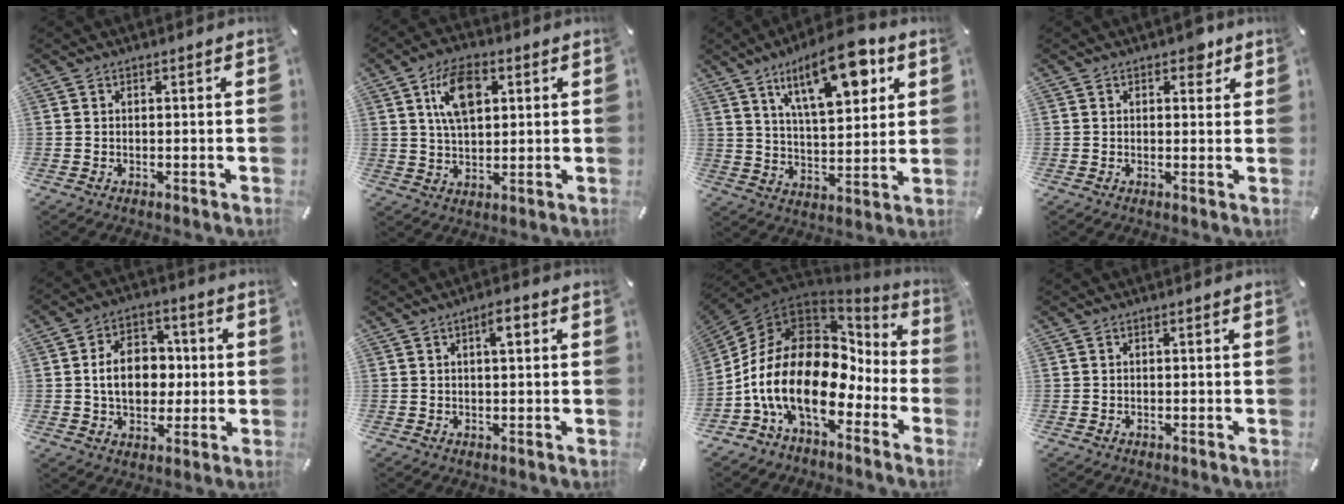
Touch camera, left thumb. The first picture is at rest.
{"total": 10.3, "force": [3.7, 6.0, 7.6], "torque": [-0.139, 0.002, 0.063]}
{"total": 17.9, "force": [9.8, 7.4, 13.1], "torque": [-0.202, -0.034, 0.158]}
{"total": 3.3, "force": [1.8, 2.0, 1.9], "torque": [-0.011, -0.005, 0.024]}
{"total": 11.9, "force": [0.1, 9.0, 7.8], "torque": [-0.132, 0.014, 0.003]}
{"total": 3.5, "force": [1.2, 1.3, 3.0], "torque": [-0.047, 0.002, 0.015]}
{"total": 21.1, "force": [-4.5, 13.4, 15.7], "torque": [-0.333, -0.006, -0.073]}
{"total": 0.0}